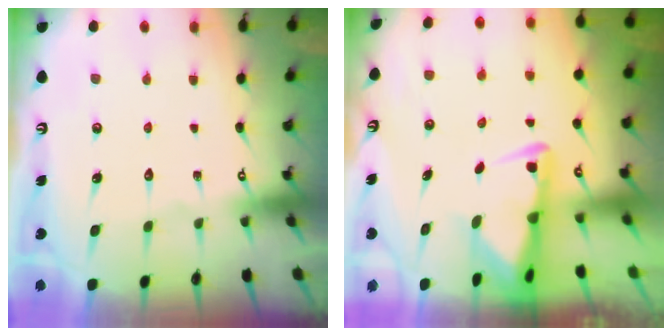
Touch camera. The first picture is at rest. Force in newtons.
{"total": 3.2, "press": 3.1, "slide": 0.6}